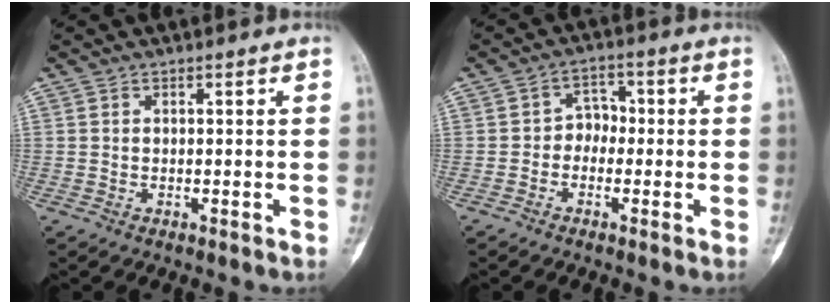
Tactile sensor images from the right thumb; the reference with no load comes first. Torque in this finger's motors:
{"motor_torque": [-0.16, -0.09, 0.40, 0.02, -0.10]}